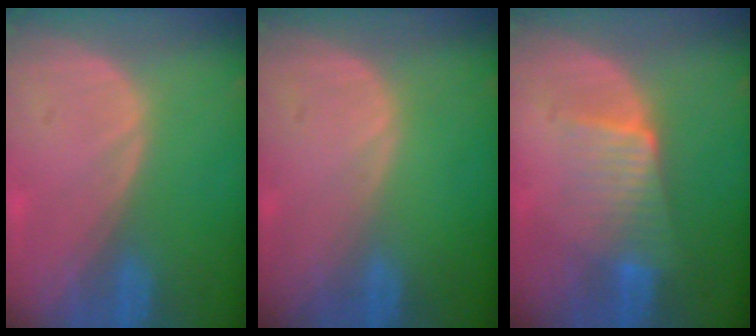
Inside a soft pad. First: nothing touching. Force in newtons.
{"total": 0.0}
{"total": 5.9, "press": 5.7, "slide": 1.7}